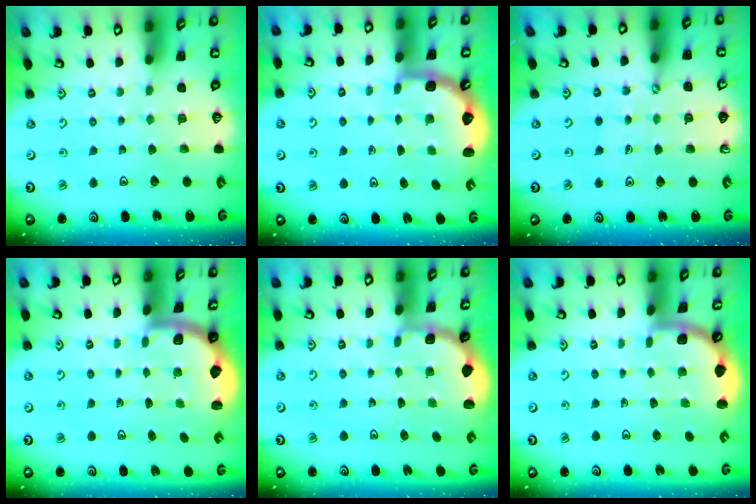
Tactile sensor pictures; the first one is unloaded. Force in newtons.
{"total": 2.6, "press": 2.3, "slide": 1.3}
{"total": 2.5, "press": 2.5, "slide": 0.2}
{"total": 1.9, "press": 1.8, "slide": 0.5}
{"total": 1.7, "press": 1.5, "slide": 0.7}
{"total": 1.9, "press": 1.9, "slide": 0.0}